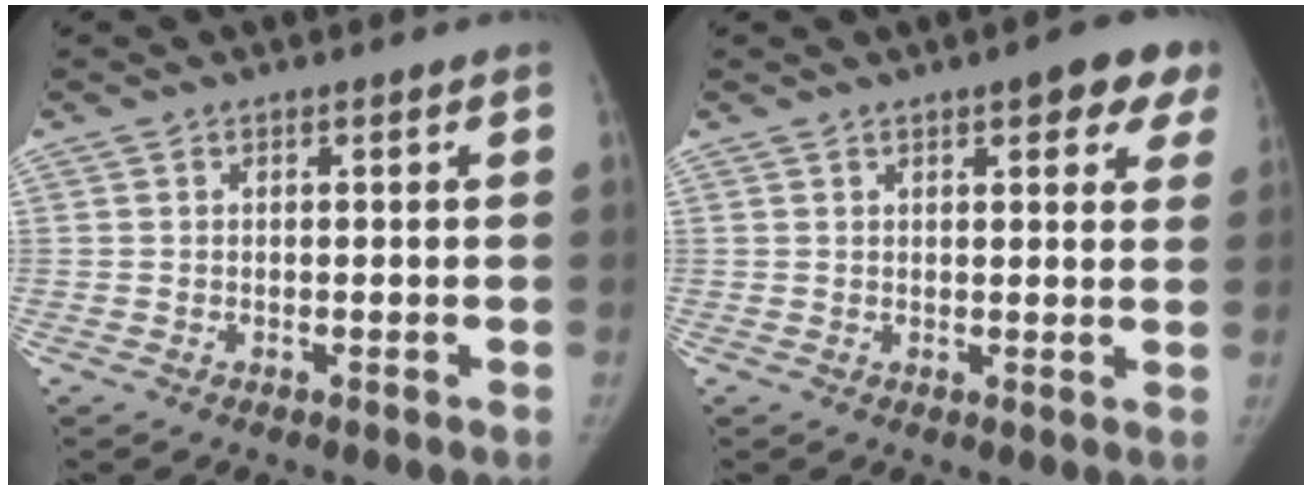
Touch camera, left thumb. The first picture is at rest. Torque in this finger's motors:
{"motor_torque": [-0.04, 0.15, -0.32, 0.13, -0.04]}